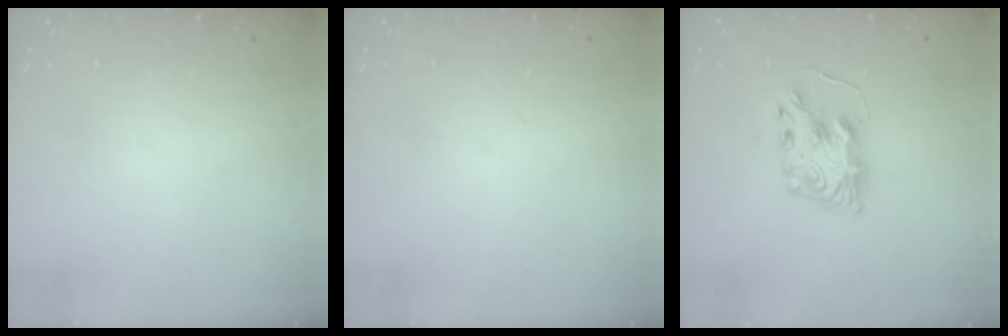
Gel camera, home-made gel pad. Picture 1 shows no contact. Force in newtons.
{"total": 0.0}
{"total": 9.0, "press": 9.0, "slide": 0.9}